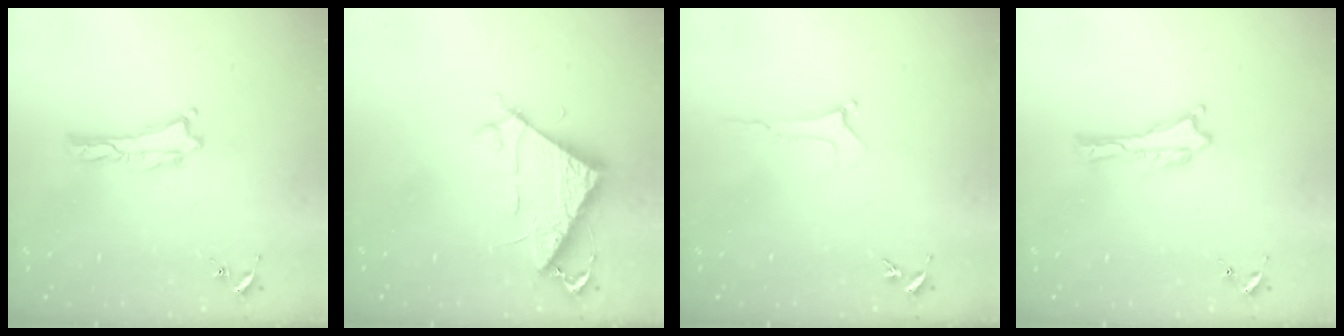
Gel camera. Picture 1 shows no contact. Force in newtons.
{"total": 7.1, "press": 7.0, "slide": 0.5}
{"total": 0.0}
{"total": 0.0}